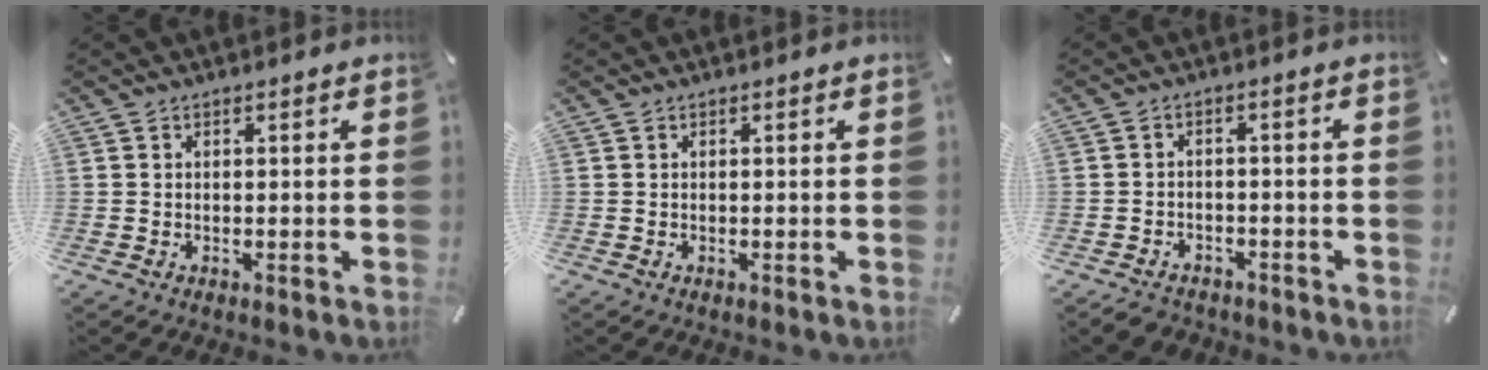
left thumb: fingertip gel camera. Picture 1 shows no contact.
{"total": 0.0}
{"total": 3.4, "force": [-2.8, 1.9, 0.8], "torque": [-0.019, 0.015, -0.056]}